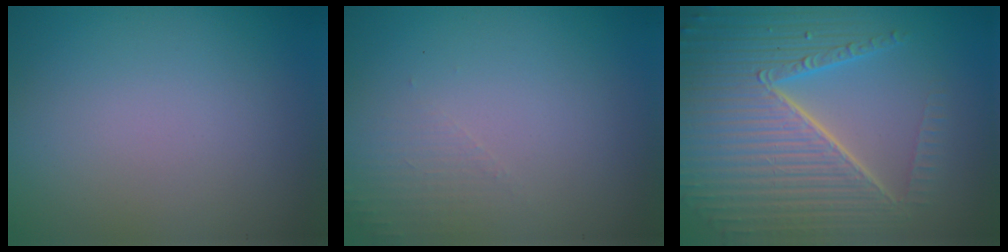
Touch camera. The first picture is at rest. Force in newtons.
{"total": 1.3, "press": 1.2, "slide": 0.4}
{"total": 10.1, "press": 6.3, "slide": 7.9}